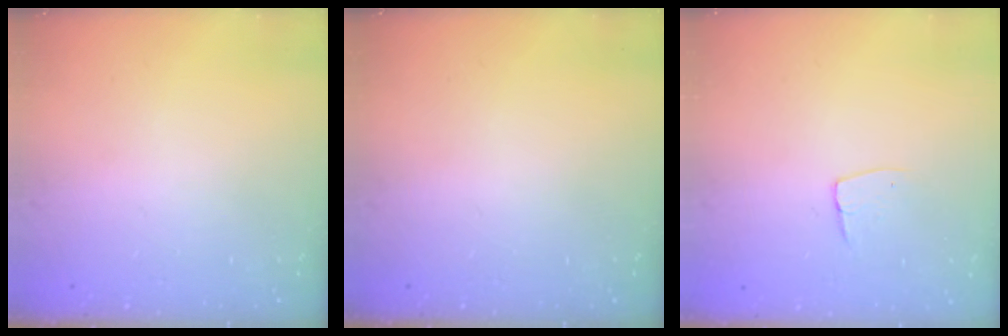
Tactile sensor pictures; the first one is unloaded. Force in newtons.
{"total": 0.0}
{"total": 4.8, "press": 4.8, "slide": 0.3}